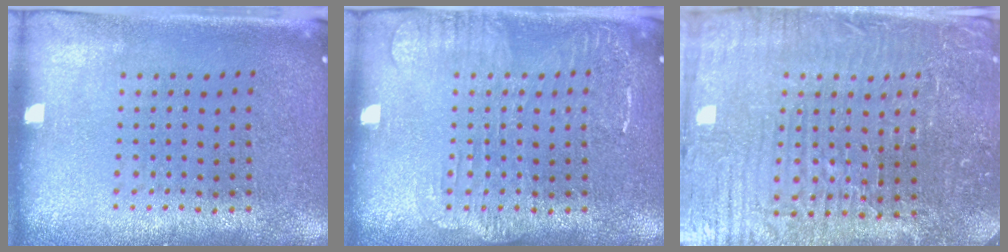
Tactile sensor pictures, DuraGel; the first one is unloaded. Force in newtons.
{"total": 2.2, "press": 2.2, "slide": 0.3}
{"total": 5.5, "press": 5.1, "slide": 2.0}